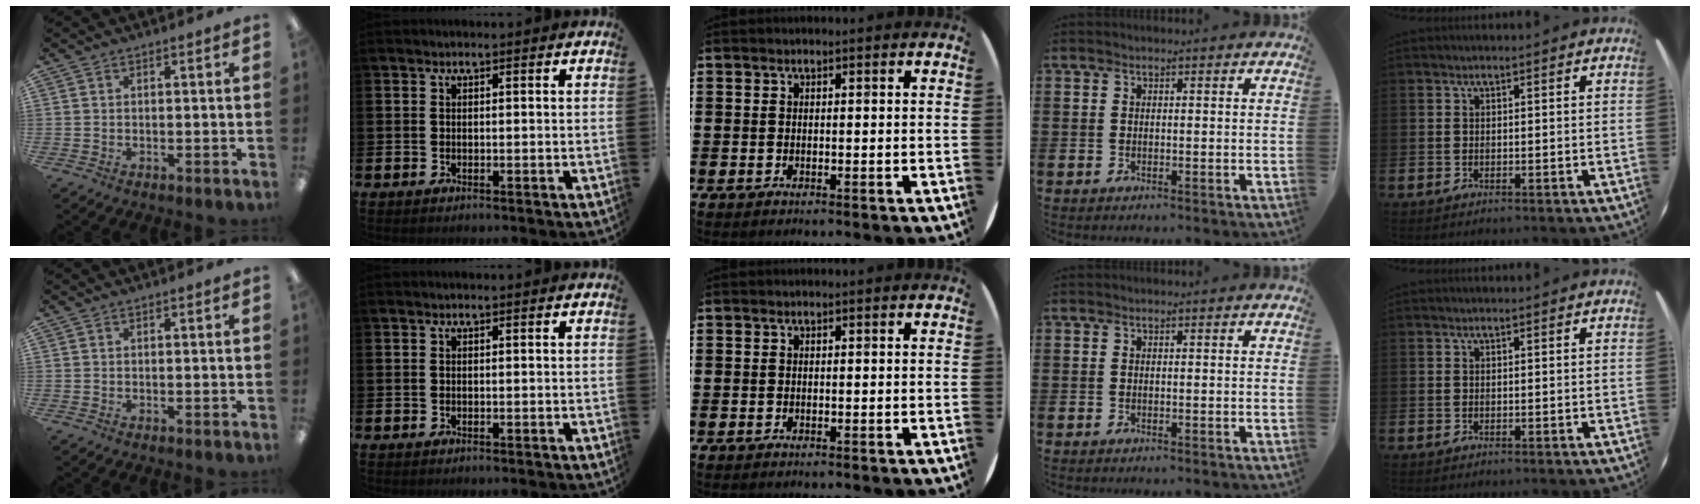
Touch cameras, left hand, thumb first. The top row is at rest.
{}